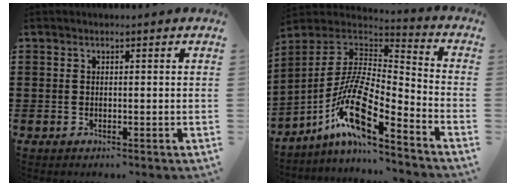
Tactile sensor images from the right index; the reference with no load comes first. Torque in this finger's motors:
{"motor_torque": [1.11, -1.04, 1.05, 0.21]}